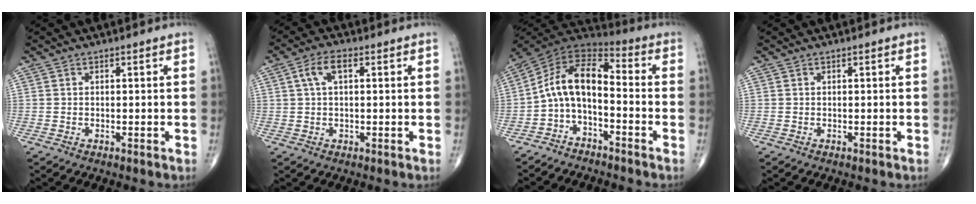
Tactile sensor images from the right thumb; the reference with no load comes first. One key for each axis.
{"total": 4.8, "fx": 1.3, "fy": 2.4, "fz": 4.0, "tx": -0.080, "ty": 0.012, "tz": 0.023}
{"total": 10.8, "fx": -3.0, "fy": 5.8, "fz": 8.6, "tx": -0.146, "ty": 0.080, "tz": -0.068}
{"total": 0.0}